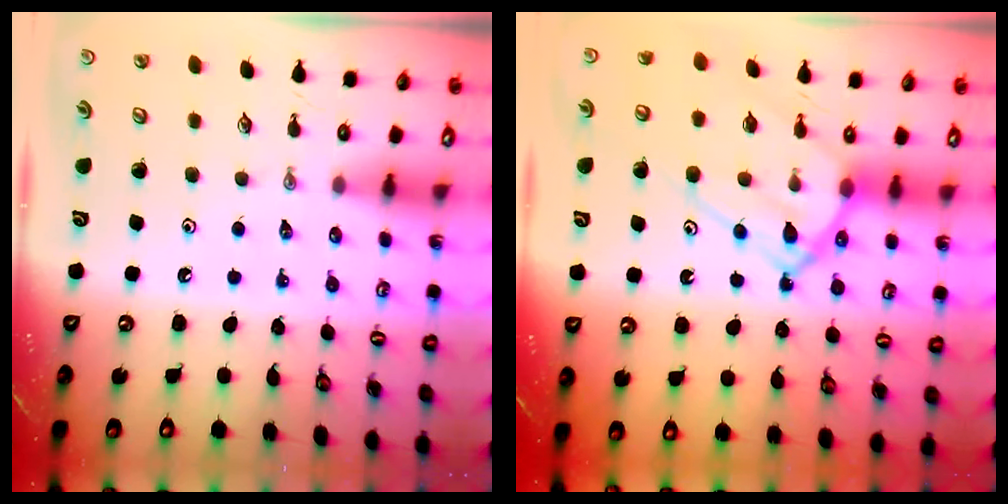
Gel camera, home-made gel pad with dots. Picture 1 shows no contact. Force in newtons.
{"total": 14.6, "press": 14.5, "slide": 1.3}